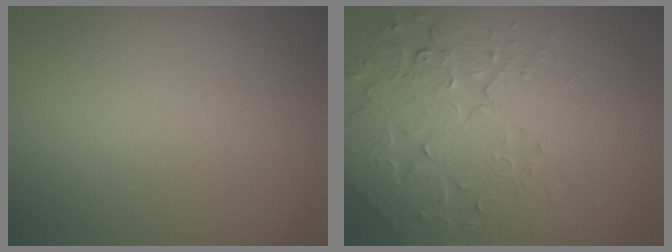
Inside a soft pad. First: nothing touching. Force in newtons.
{"total": 8.0, "press": 5.8, "slide": 5.5}